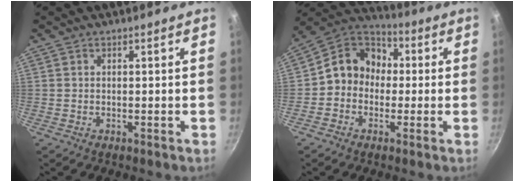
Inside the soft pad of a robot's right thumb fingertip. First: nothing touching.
{"total": 11.5, "force": [-0.5, 9.7, 6.1], "torque": [-0.072, 0.039, -0.026]}